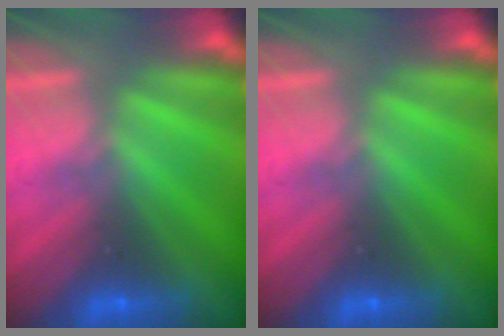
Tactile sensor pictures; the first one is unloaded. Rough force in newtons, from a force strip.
{"total": 0.0}